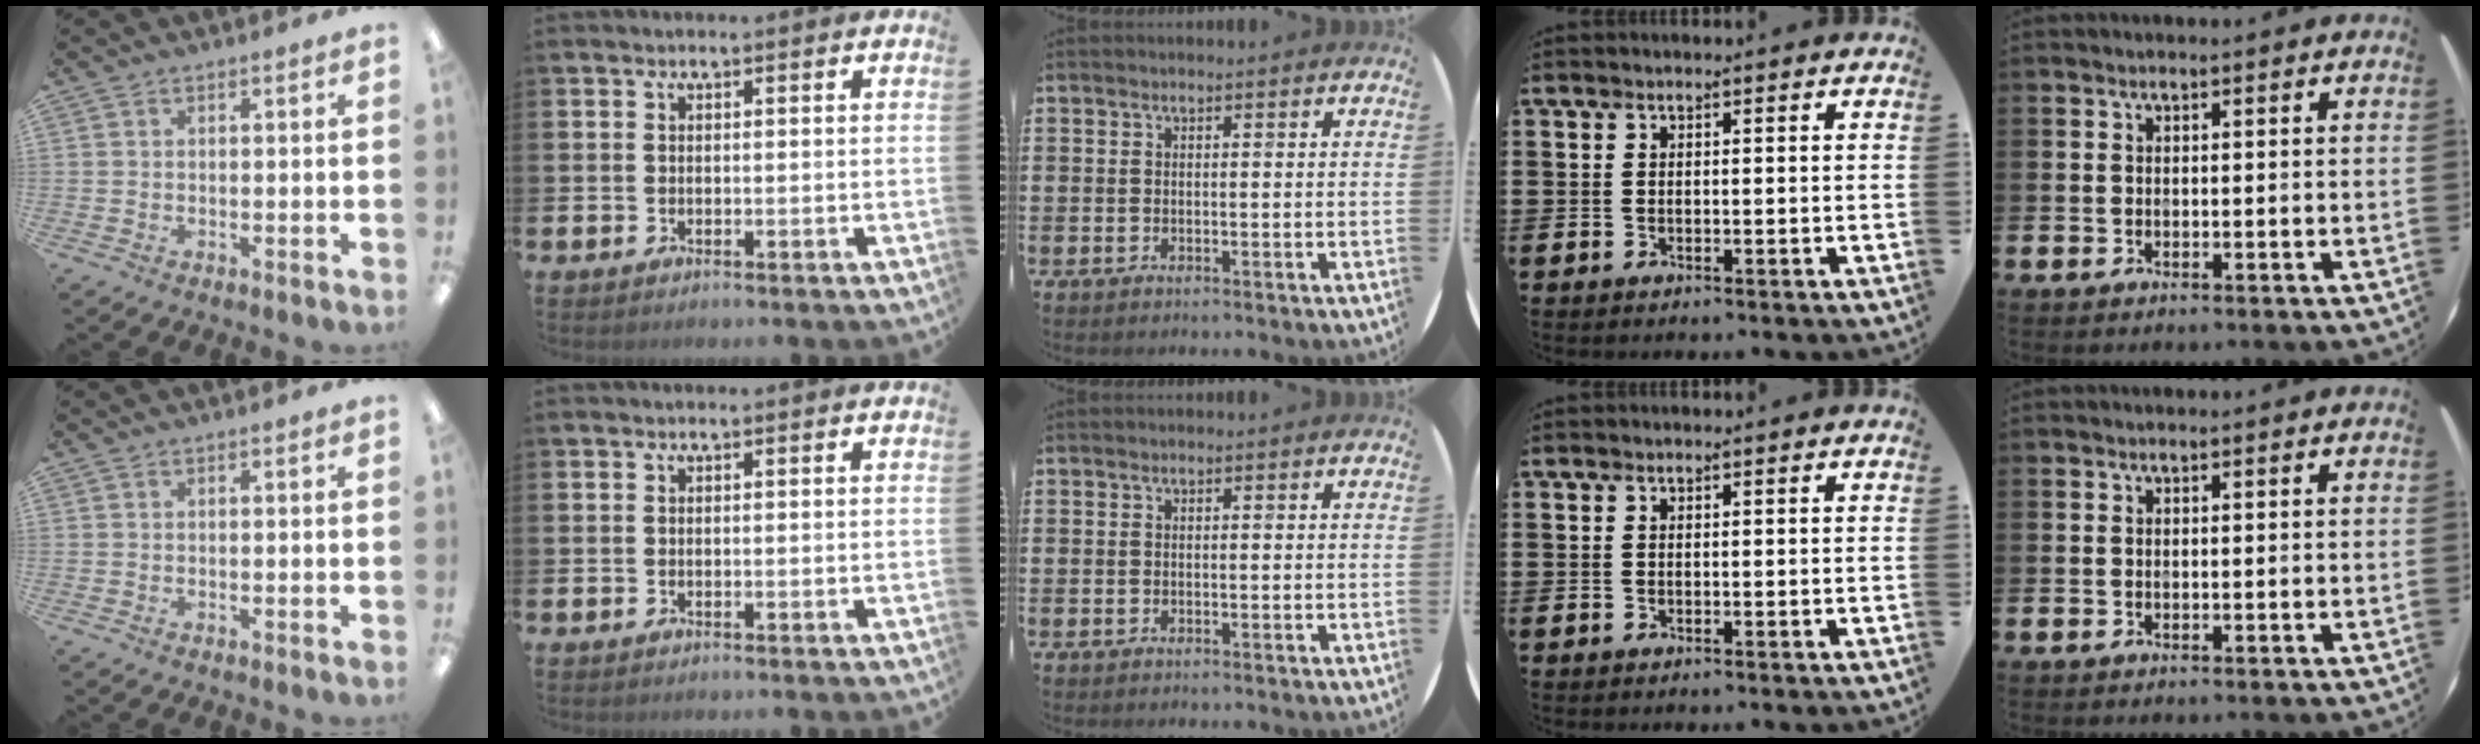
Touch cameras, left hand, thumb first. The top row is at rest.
{}